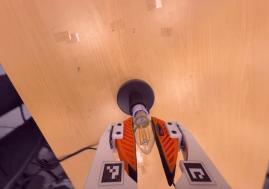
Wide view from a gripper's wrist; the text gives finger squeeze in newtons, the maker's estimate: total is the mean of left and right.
{"total": 10.9, "left": 9.9, "right": 11.9}